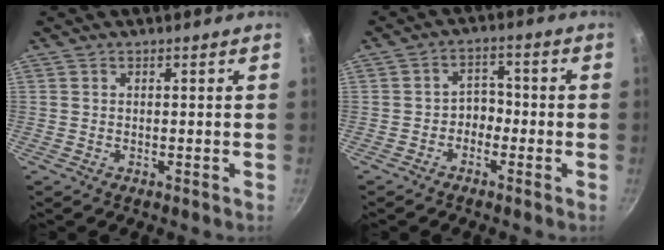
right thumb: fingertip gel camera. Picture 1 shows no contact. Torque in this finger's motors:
{"motor_torque": [-0.14, 0.03, -0.15, 0.01, 0.08]}